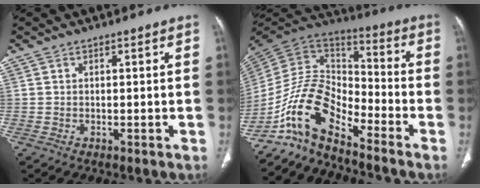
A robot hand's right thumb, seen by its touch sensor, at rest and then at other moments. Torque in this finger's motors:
{"motor_torque": [0.29, 0.08, 1.03, -1.74, 0.16]}